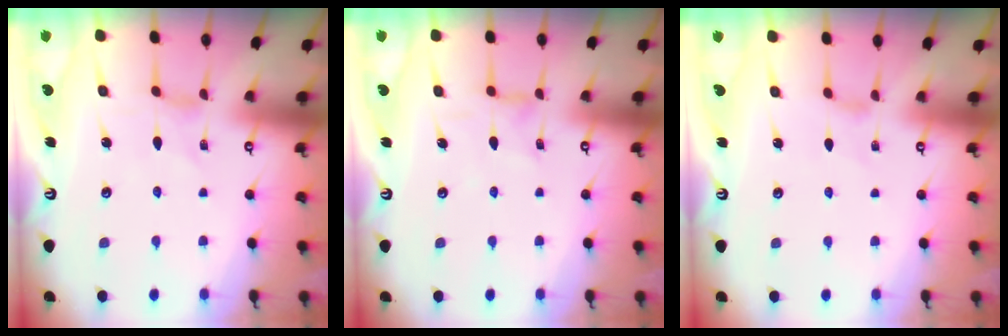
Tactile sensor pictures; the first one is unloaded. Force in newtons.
{"total": 1.6, "press": 1.6, "slide": 0.3}
{"total": 0.0}